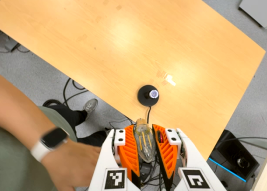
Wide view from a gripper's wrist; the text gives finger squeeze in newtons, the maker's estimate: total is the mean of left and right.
{"total": 22.2, "left": 23.8, "right": 20.6}